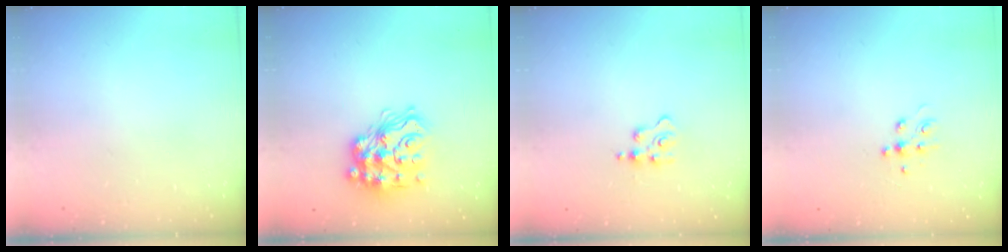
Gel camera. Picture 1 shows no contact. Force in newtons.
{"total": 17.4, "press": 17.4, "slide": 1.1}
{"total": 2.7, "press": 2.7, "slide": 0.5}
{"total": 6.1, "press": 6.0, "slide": 1.3}